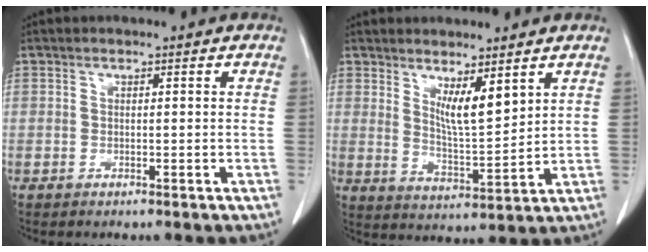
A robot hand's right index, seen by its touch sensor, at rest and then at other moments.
{"total": 6.2, "force": [3.7, 1.0, 4.9], "torque": [-0.089, -0.021, 0.074]}